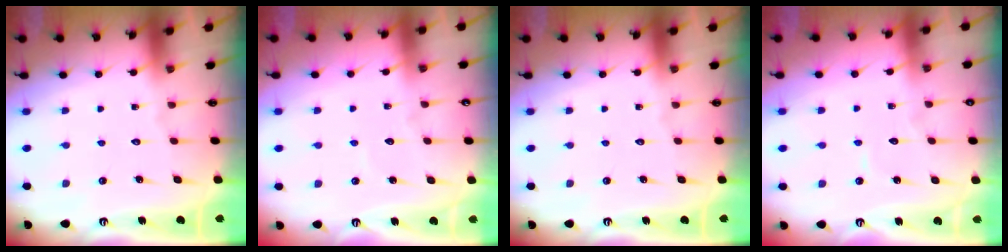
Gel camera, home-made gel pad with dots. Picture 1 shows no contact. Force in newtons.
{"total": 3.9, "press": 3.8, "slide": 0.3}
{"total": 0.0}
{"total": 3.4, "press": 3.4, "slide": 0.3}